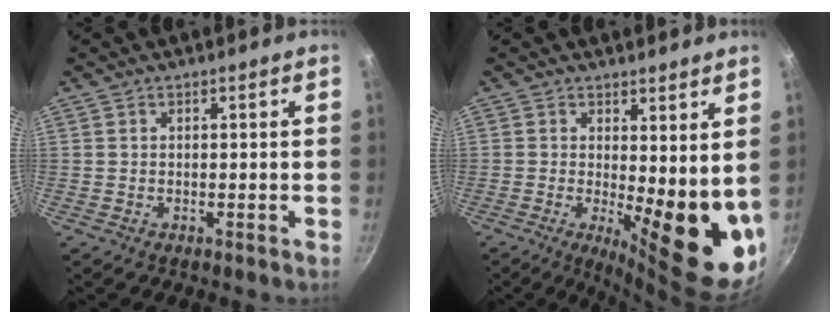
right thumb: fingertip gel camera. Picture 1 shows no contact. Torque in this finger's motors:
{"motor_torque": [-0.38, 1.53, 0.92, 0.07, 0.13]}